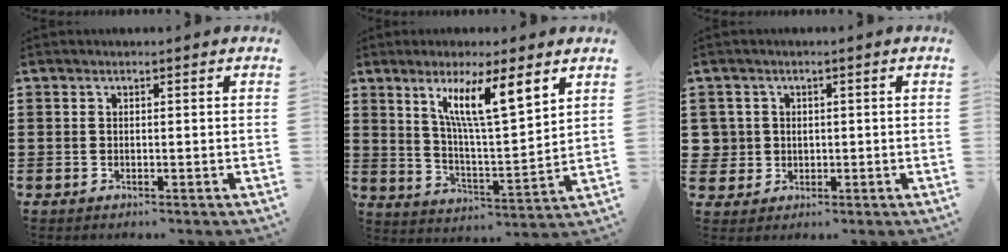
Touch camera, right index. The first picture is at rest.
{"total": 10.1, "force": [5.4, 1.7, 8.4], "torque": [-0.160, -0.012, 0.087]}
{"total": 2.8, "force": [0.2, 2.8, 0.3], "torque": [-0.023, 0.007, 0.002]}